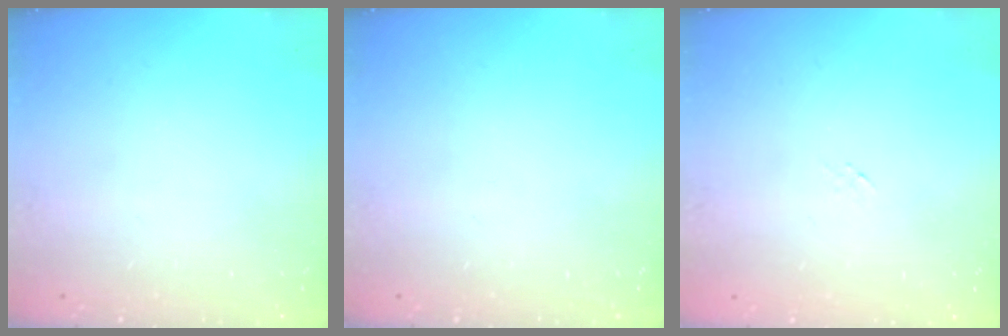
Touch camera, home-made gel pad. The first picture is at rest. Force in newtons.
{"total": 0.0}
{"total": 0.0}